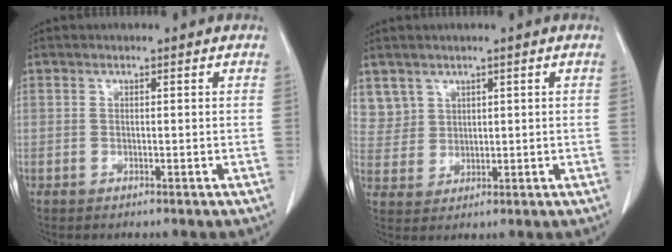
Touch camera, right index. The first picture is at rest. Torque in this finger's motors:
{"motor_torque": [-0.25, 0.33, -0.02, 0.00]}